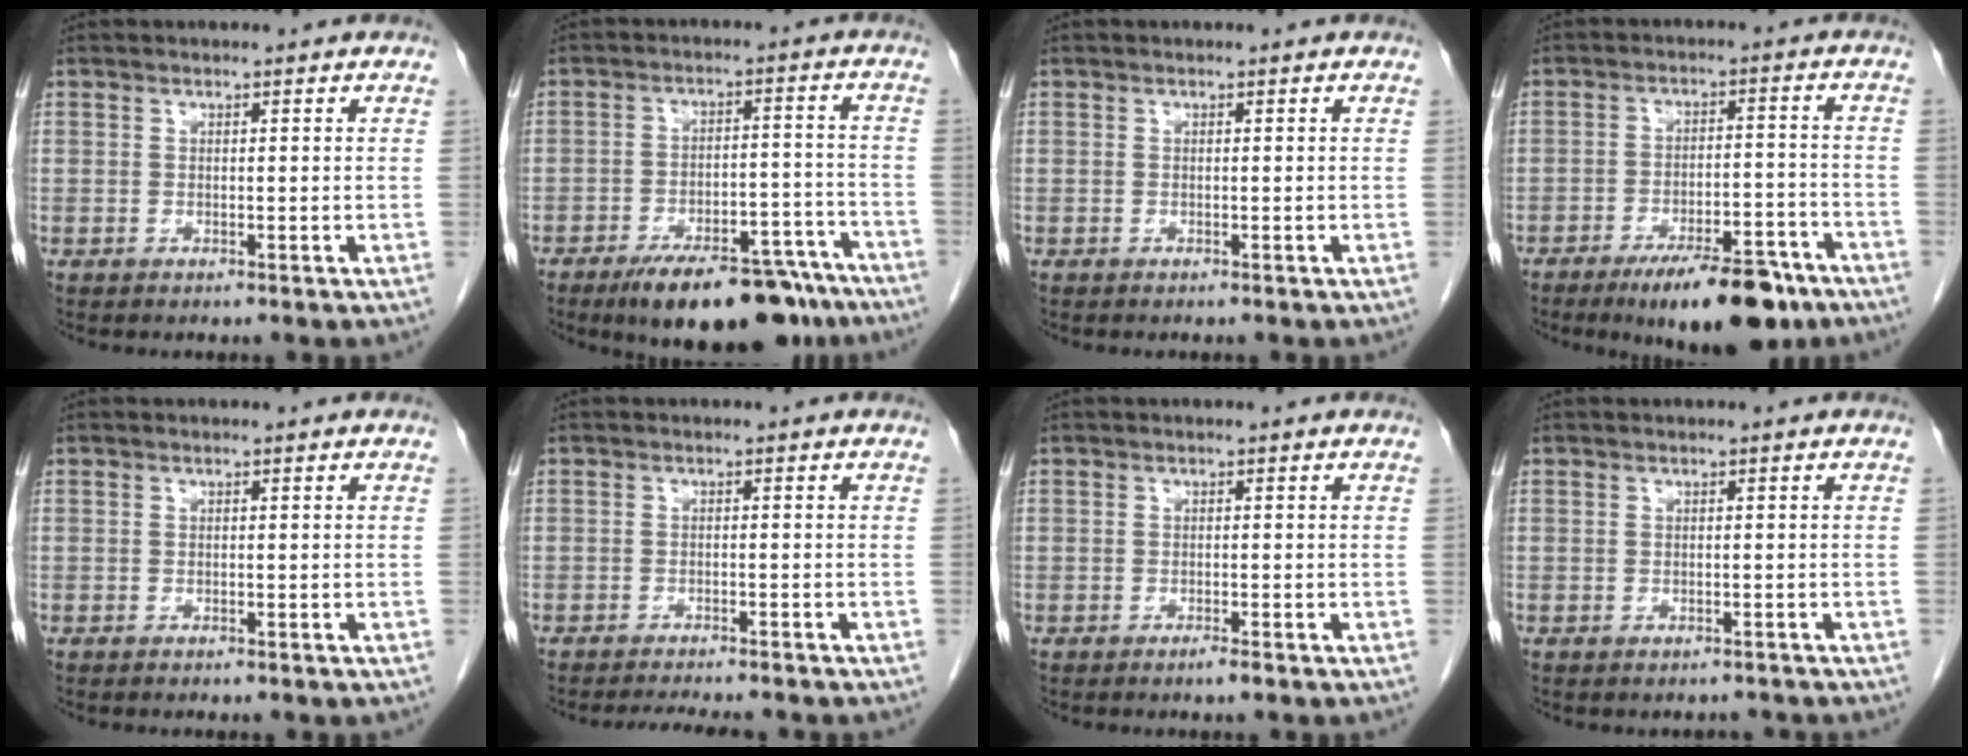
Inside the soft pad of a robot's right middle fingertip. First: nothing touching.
{"total": 16.5, "force": [-13.1, 5.2, 8.6], "torque": [-0.077, 0.021, -0.188]}
{"total": 0.0}
{"total": 12.8, "force": [-9.1, 3.6, 8.3], "torque": [-0.112, 0.001, -0.140]}
{"total": 0.7, "force": [-0.6, 0.2, 0.3], "torque": [-0.013, -0.002, -0.007]}
{"total": 6.5, "force": [-5.9, 0.9, 2.4], "torque": [-0.031, -0.010, -0.082]}
{"total": 1.1, "force": [-0.9, 0.1, 0.7], "torque": [-0.014, -0.001, -0.014]}
{"total": 1.5, "force": [-1.3, 0.6, -0.1], "torque": [-0.001, 0.001, -0.020]}